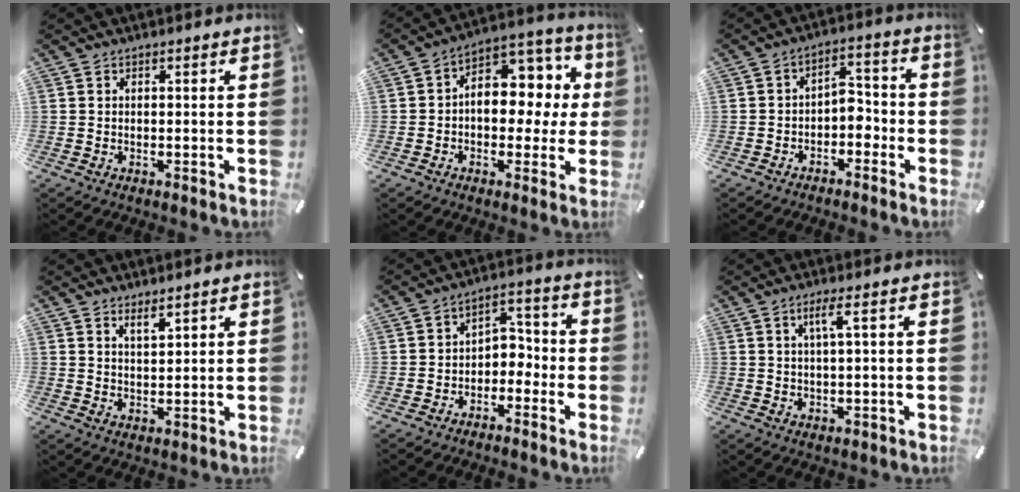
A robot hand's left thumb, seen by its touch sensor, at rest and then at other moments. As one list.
[{"total": 10.7, "force": [1.4, 7.8, 7.2], "torque": [-0.092, -0.018, 0.027]}, {"total": 5.3, "force": [-2.6, 3.6, 2.9], "torque": [-0.042, 0.017, -0.050]}, {"total": 3.2, "force": [2.9, 0.6, 1.3], "torque": [-0.020, -0.020, 0.051]}, {"total": 4.8, "force": [-2.4, 3.7, 2.0], "torque": [-0.037, 0.016, -0.048]}, {"total": 4.1, "force": [1.5, 0.3, 3.8], "torque": [-0.077, -0.001, 0.022]}]